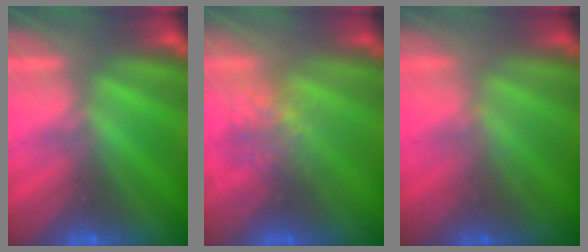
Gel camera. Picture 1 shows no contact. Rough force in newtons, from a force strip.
{"total": 2.9}
{"total": 1.6}